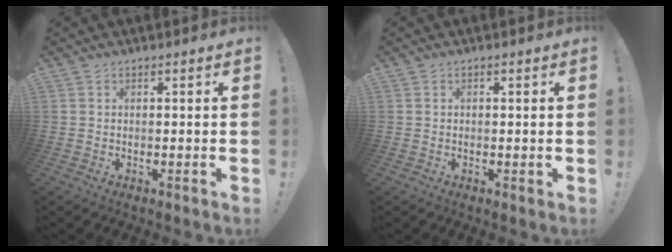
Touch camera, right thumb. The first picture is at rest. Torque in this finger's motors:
{"motor_torque": [0.06, -0.23, 0.37, -0.24, 0.03]}